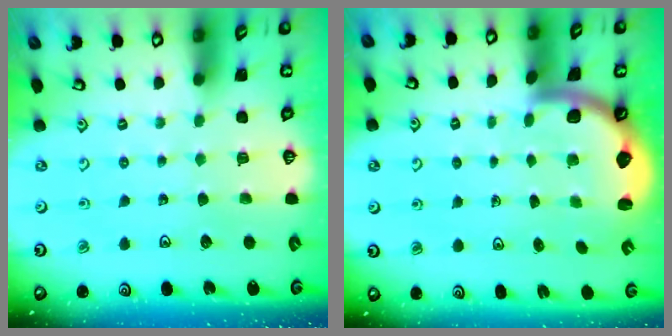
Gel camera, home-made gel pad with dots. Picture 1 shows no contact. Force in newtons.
{"total": 2.2, "press": 2.2, "slide": 0.3}